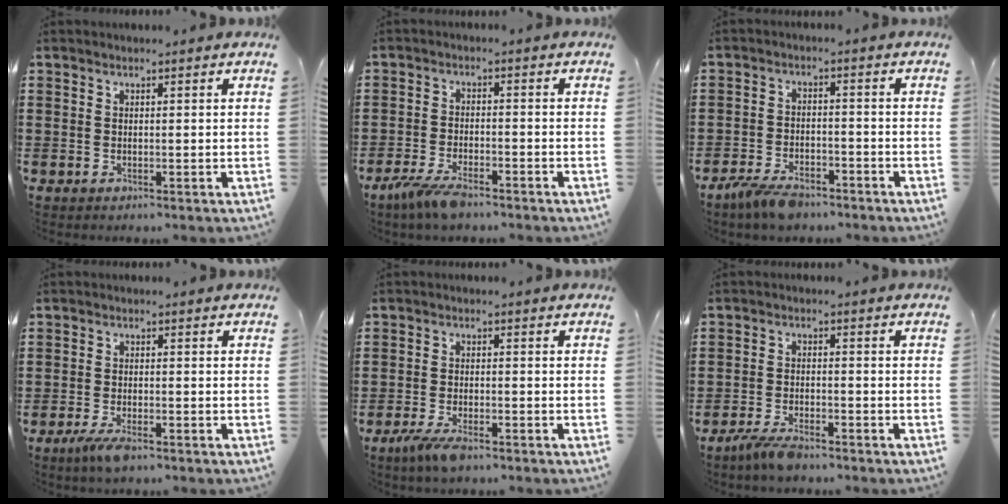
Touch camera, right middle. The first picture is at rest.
{"total": 4.7, "force": [-3.7, 1.0, 2.7], "torque": [-0.071, -0.010, -0.074]}
{"total": 4.5, "force": [-3.7, 1.4, 2.1], "torque": [-0.055, 0.001, -0.074]}
{"total": 3.3, "force": [-2.0, 0.7, 2.5], "torque": [-0.060, -0.007, -0.040]}
{"total": 3.8, "force": [-2.7, 0.8, 2.6], "torque": [-0.061, -0.009, -0.053]}
{"total": 3.6, "force": [-3.0, 0.6, 1.8], "torque": [-0.051, -0.004, -0.063]}